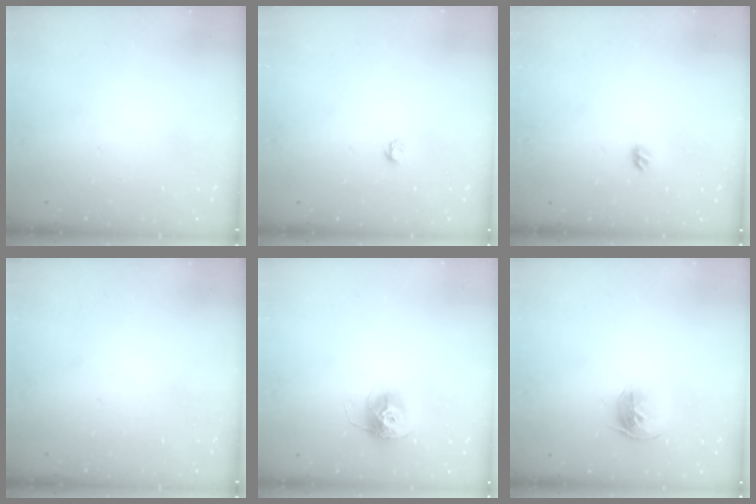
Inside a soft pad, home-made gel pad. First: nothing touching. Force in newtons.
{"total": 2.7, "press": 2.7, "slide": 0.4}
{"total": 3.8, "press": 3.8, "slide": 0.7}
{"total": 0.0}
{"total": 10.9, "press": 10.9, "slide": 0.7}
{"total": 9.9, "press": 9.8, "slide": 1.0}